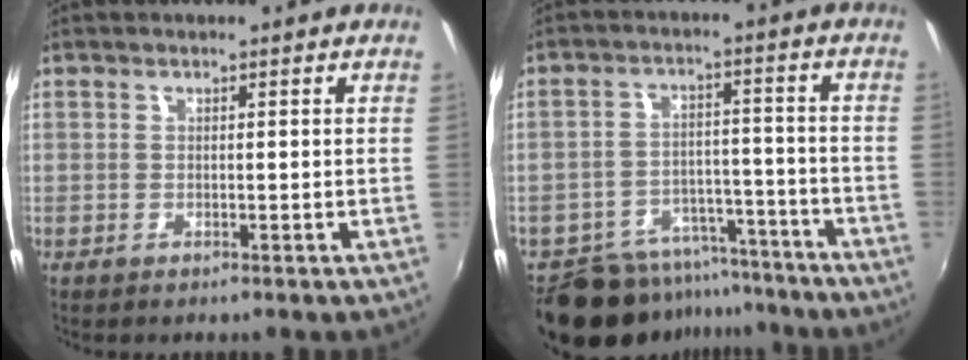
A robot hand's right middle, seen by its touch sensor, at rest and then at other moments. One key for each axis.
{"total": 15.3, "fx": -13.0, "fy": 6.9, "fz": 4.2, "tx": -0.103, "ty": 0.025, "tz": -0.176}